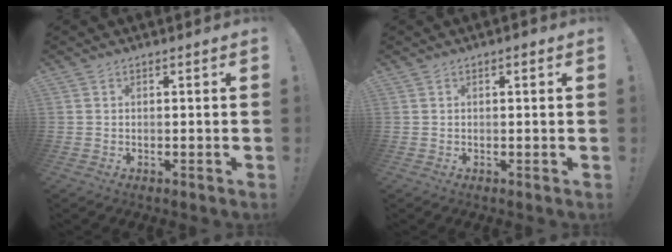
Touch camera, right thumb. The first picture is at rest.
{"total": 0.7, "force": [0.3, 0.3, 0.5], "torque": [-0.003, -0.001, 0.003]}